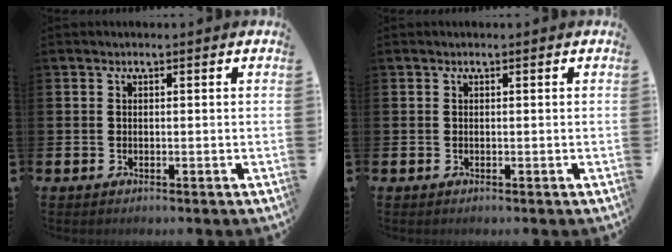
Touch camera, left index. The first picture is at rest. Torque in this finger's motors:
{"motor_torque": [0.00, 0.00, 0.00, 0.00]}